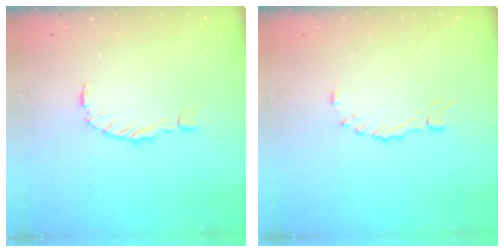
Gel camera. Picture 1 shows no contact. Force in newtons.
{"total": 1.8, "press": 1.7, "slide": 0.3}